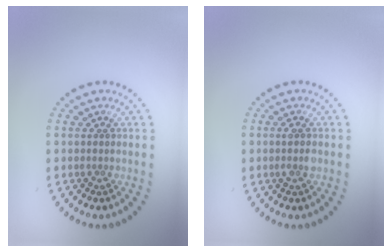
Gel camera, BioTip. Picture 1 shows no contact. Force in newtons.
{"total": 1.3, "press": 1.2, "slide": 0.4}